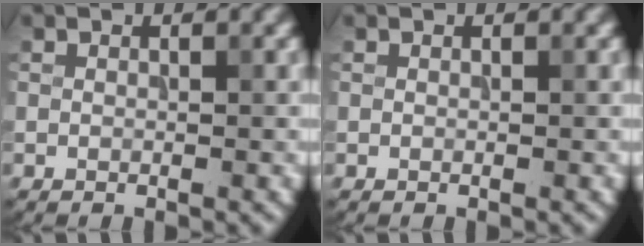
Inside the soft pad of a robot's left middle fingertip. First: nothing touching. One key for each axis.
{"total": 0.0}